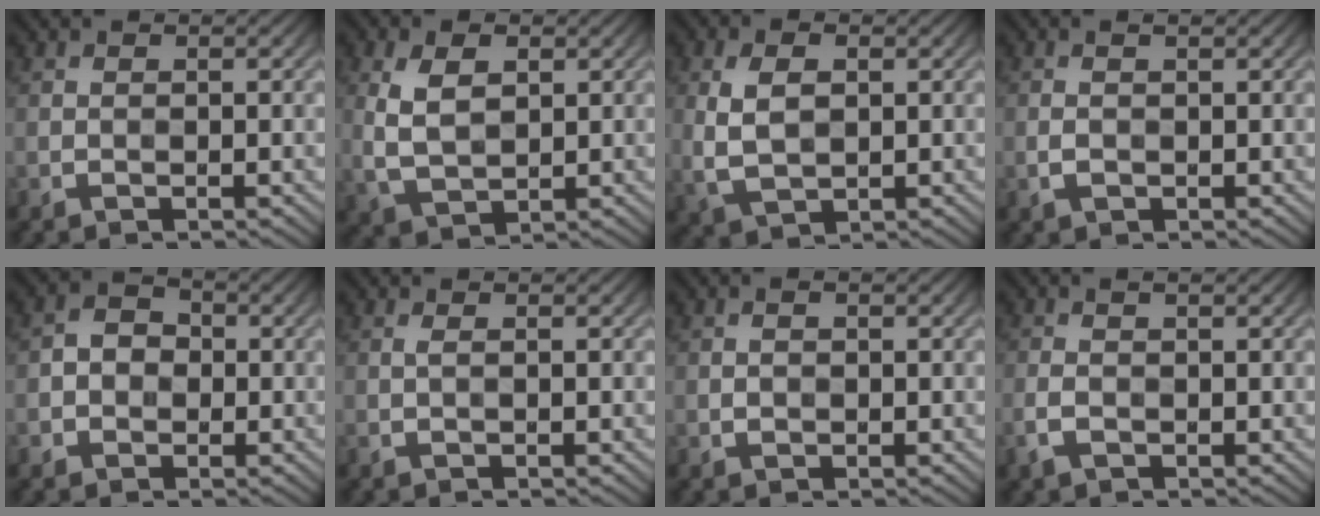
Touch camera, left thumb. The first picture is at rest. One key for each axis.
{"total": 5.9, "fx": 1.5, "fy": 3.5, "fz": 4.5, "tx": -0.104, "ty": -0.001, "tz": 0.032}
{"total": 5.6, "fx": 0.9, "fy": 3.4, "fz": 4.4, "tx": -0.102, "ty": -0.002, "tz": 0.020}
{"total": 1.7, "fx": 0.1, "fy": 0.8, "fz": 1.5, "tx": -0.038, "ty": 0.002, "tz": 0.003}
{"total": 3.2, "fx": -0.6, "fy": 2.7, "fz": 1.5, "tx": -0.023, "ty": 0.000, "tz": -0.019}
{"total": 0.7, "fx": 0.2, "fy": 0.1, "fz": 0.6, "tx": -0.017, "ty": 0.002, "tz": 0.003}
{"total": 1.2, "fx": 0.0, "fy": 0.7, "fz": 1.0, "tx": -0.019, "ty": 0.001, "tz": 0.001}
{"total": 2.2, "fx": -0.4, "fy": 1.0, "fz": 1.9, "tx": -0.055, "ty": -0.003, "tz": -0.009}